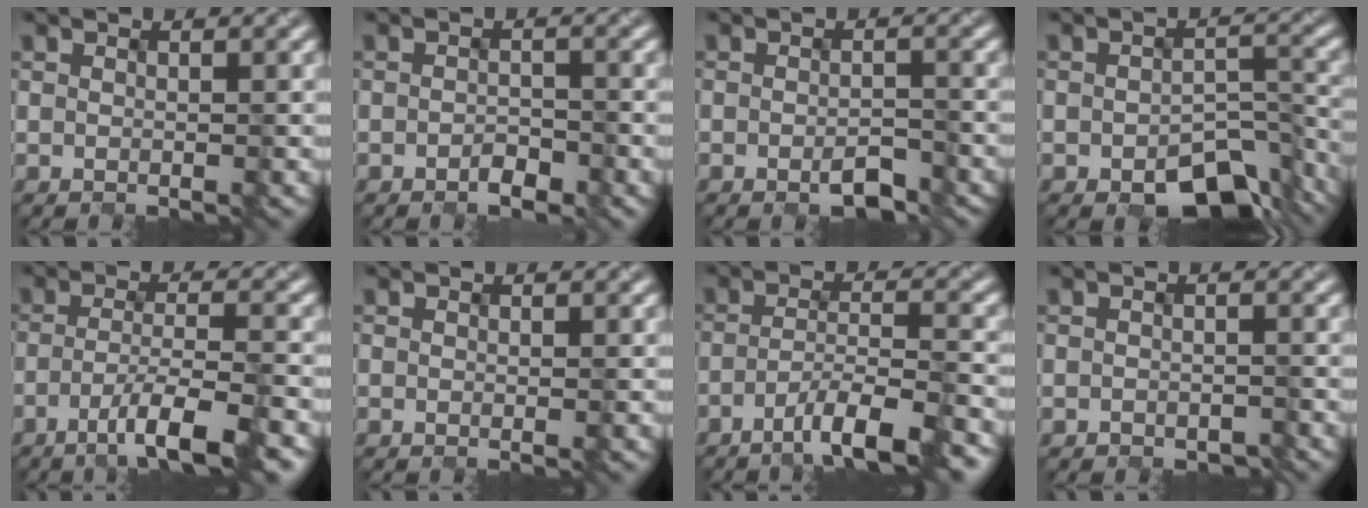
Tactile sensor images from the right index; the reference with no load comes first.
{"total": 1.6, "force": [-1.1, 0.9, 0.7], "torque": [-0.018, -0.002, -0.015]}
{"total": 2.2, "force": [-1.3, 1.0, 1.4], "torque": [-0.028, -0.007, -0.014]}
{"total": 6.9, "force": [-4.1, 3.7, 4.1], "torque": [-0.060, -0.022, -0.049]}
{"total": 5.5, "force": [-2.8, 0.9, 4.6], "torque": [-0.075, -0.002, -0.049]}
{"total": 0.0}
{"total": 6.3, "force": [-4.0, 1.2, 4.6], "torque": [-0.069, 0.004, -0.066]}
{"total": 1.2, "force": [-1.1, 0.5, 0.1], "torque": [-0.008, -0.005, -0.012]}